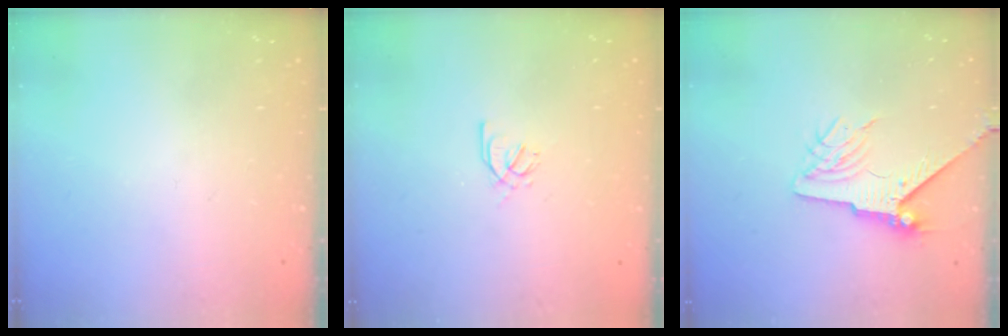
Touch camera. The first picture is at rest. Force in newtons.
{"total": 2.1, "press": 2.0, "slide": 0.7}
{"total": 7.0, "press": 6.9, "slide": 1.1}